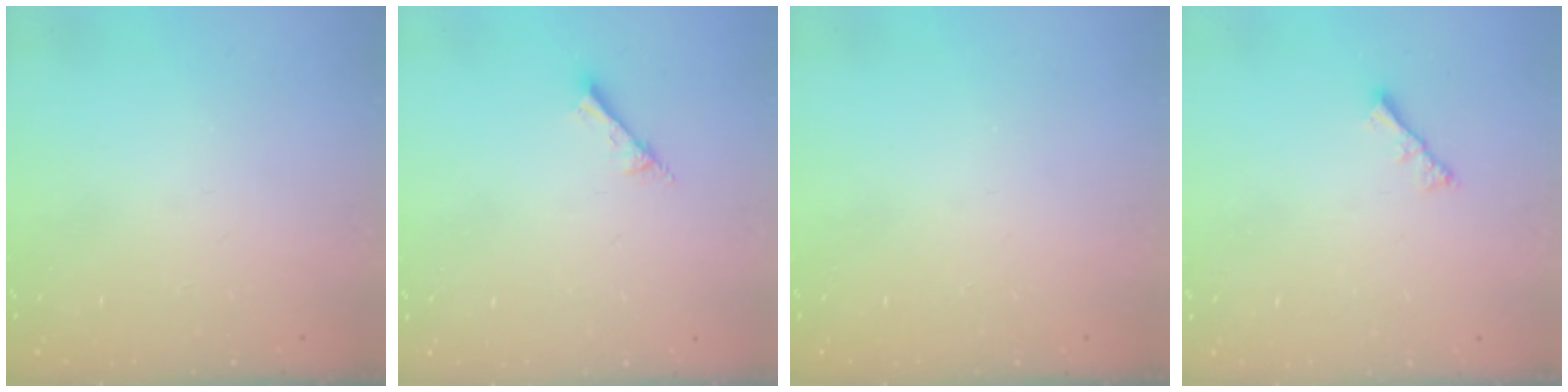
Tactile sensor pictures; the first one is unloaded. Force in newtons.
{"total": 2.8, "press": 2.7, "slide": 0.4}
{"total": 0.0}
{"total": 2.5, "press": 2.4, "slide": 0.5}